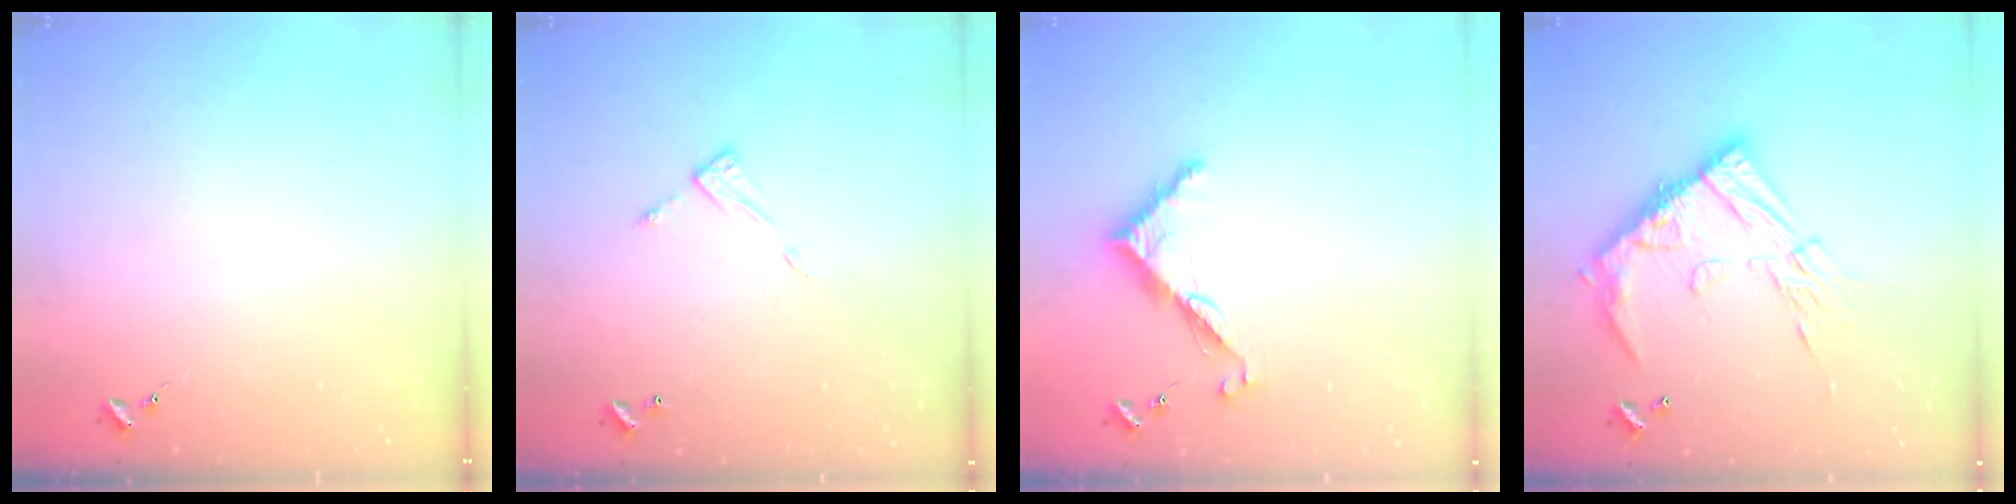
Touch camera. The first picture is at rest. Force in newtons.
{"total": 6.7, "press": 6.7, "slide": 0.2}
{"total": 7.2, "press": 7.2, "slide": 0.3}
{"total": 17.2, "press": 17.2, "slide": 1.3}